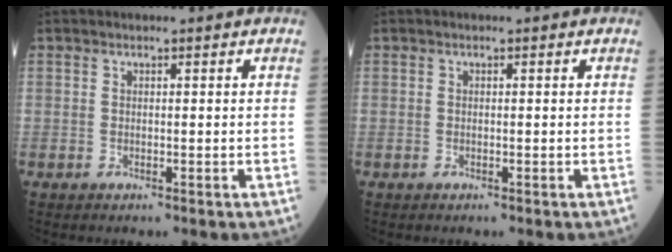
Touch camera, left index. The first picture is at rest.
{"total": 0.0}